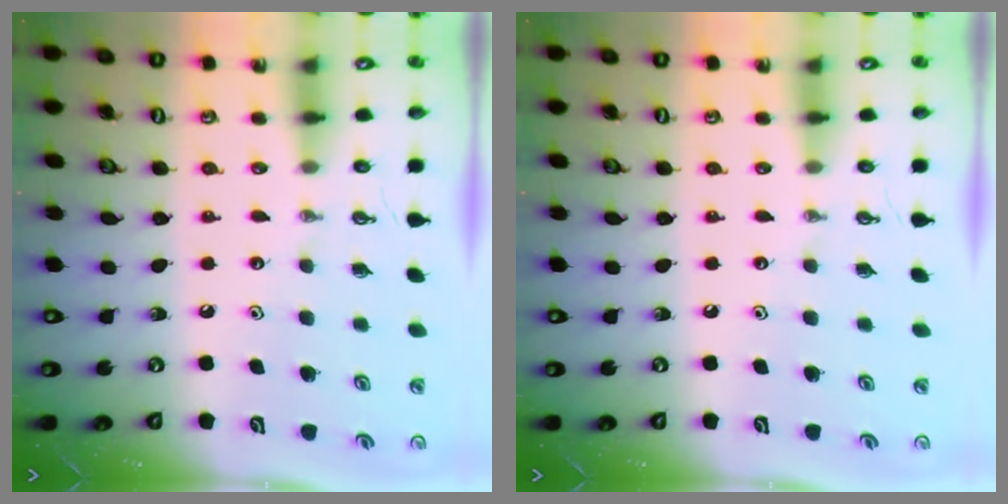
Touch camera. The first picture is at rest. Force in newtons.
{"total": 0.0}